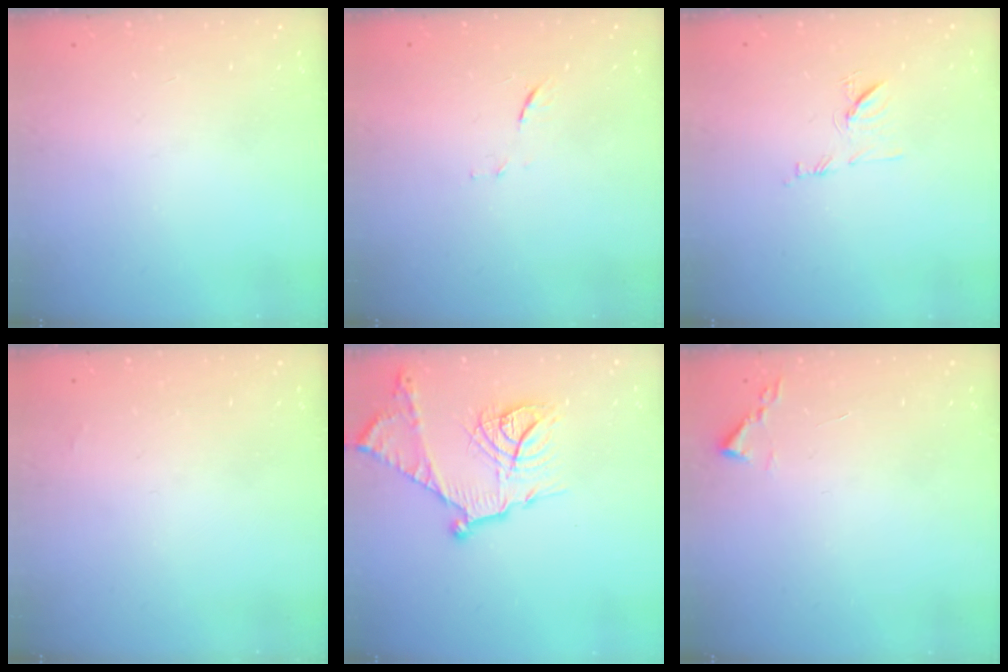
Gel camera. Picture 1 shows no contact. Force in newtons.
{"total": 5.0, "press": 5.0, "slide": 0.6}
{"total": 7.5, "press": 7.5, "slide": 0.8}
{"total": 1.3, "press": 1.3, "slide": 0.2}
{"total": 19.7, "press": 19.6, "slide": 1.7}
{"total": 1.9, "press": 1.8, "slide": 0.3}